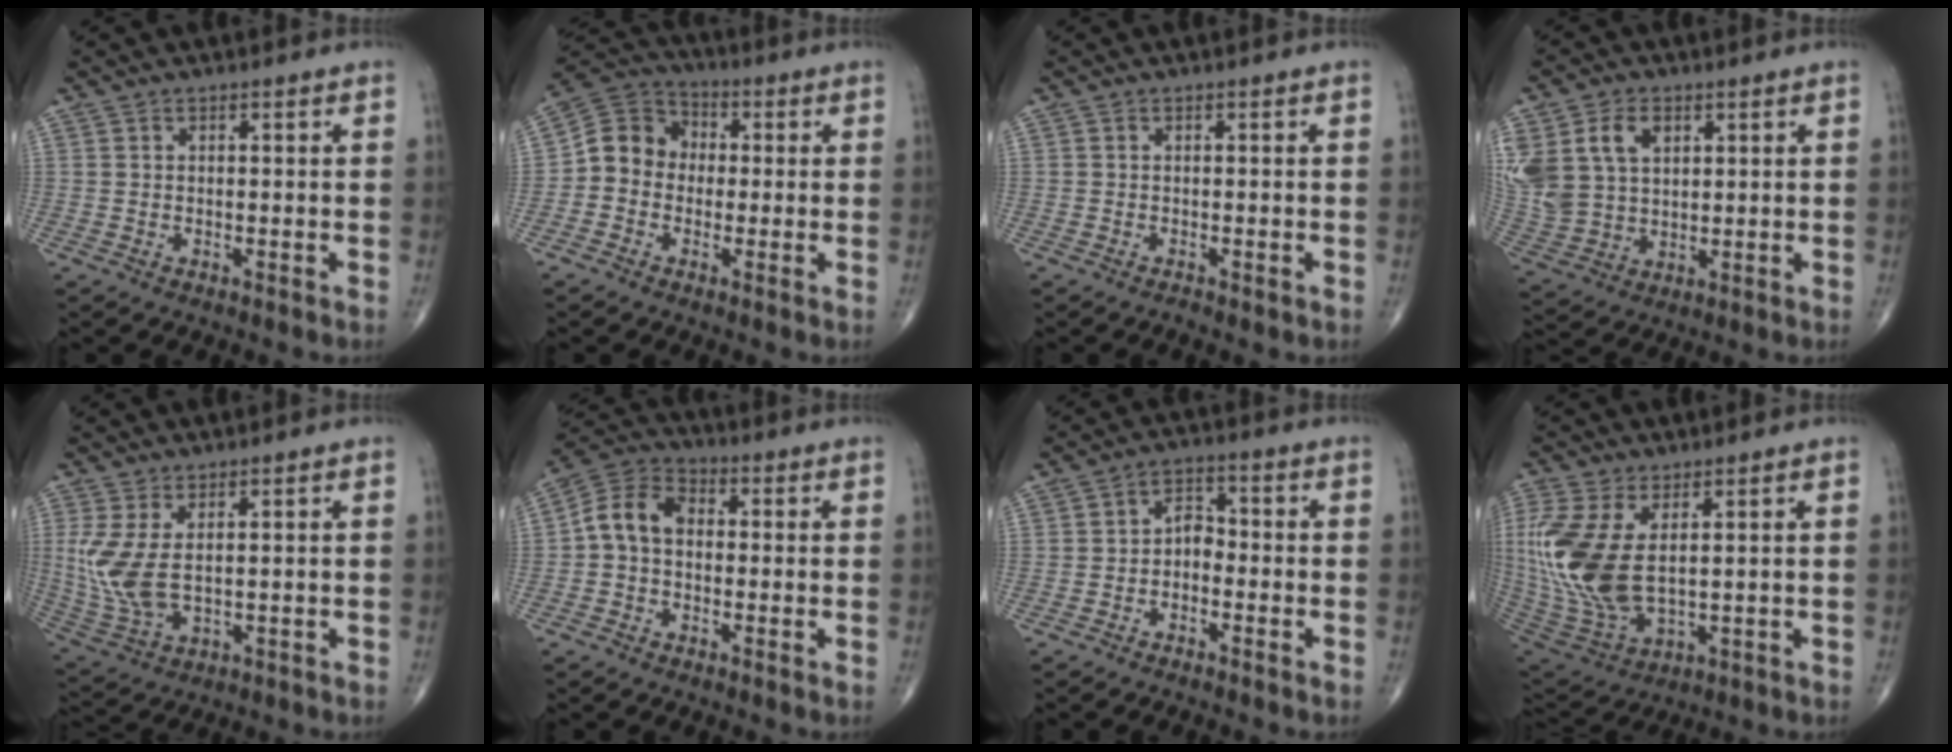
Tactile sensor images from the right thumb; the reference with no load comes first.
{"total": 8.9, "force": [-0.8, 7.8, 4.2], "torque": [-0.054, 0.038, -0.032]}
{"total": 1.1, "force": [-0.7, 0.3, 0.8], "torque": [-0.014, 0.002, -0.008]}
{"total": 16.8, "force": [5.6, 12.1, 10.3], "torque": [-0.242, 0.006, 0.123]}
{"total": 9.3, "force": [1.3, 4.5, 8.0], "torque": [-0.190, -0.010, 0.041]}
{"total": 8.6, "force": [-0.3, 6.3, 5.8], "torque": [-0.093, 0.028, -0.021]}
{"total": 4.0, "force": [-1.5, 2.7, 2.6], "torque": [-0.028, 0.027, -0.036]}
{"total": 17.7, "force": [2.7, 9.1, 14.9], "torque": [-0.353, -0.021, 0.069]}